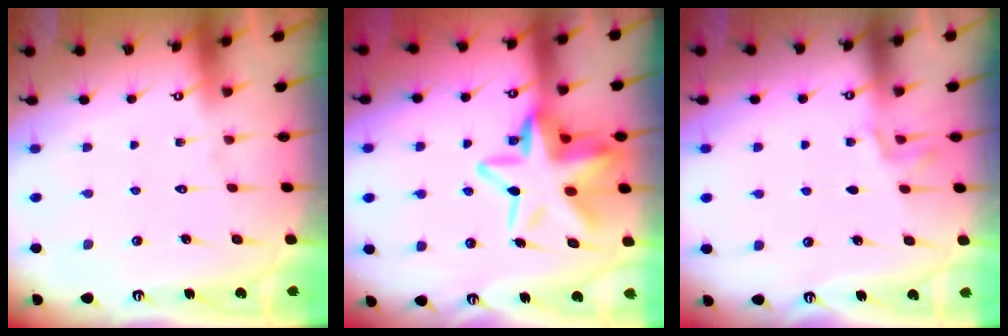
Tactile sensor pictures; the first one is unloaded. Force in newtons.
{"total": 17.3, "press": 17.1, "slide": 3.1}
{"total": 1.8, "press": 0.9, "slide": 1.5}